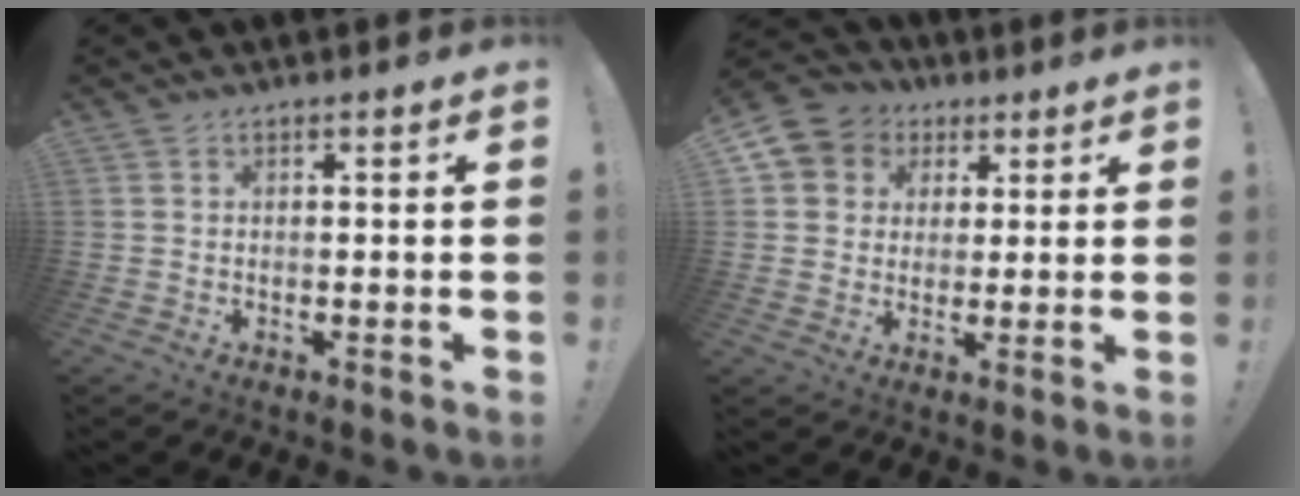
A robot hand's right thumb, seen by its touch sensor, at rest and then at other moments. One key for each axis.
{"total": 8.0, "fx": 2.4, "fy": 7.4, "fz": 2.0, "tx": -0.026, "ty": -0.009, "tz": 0.052}